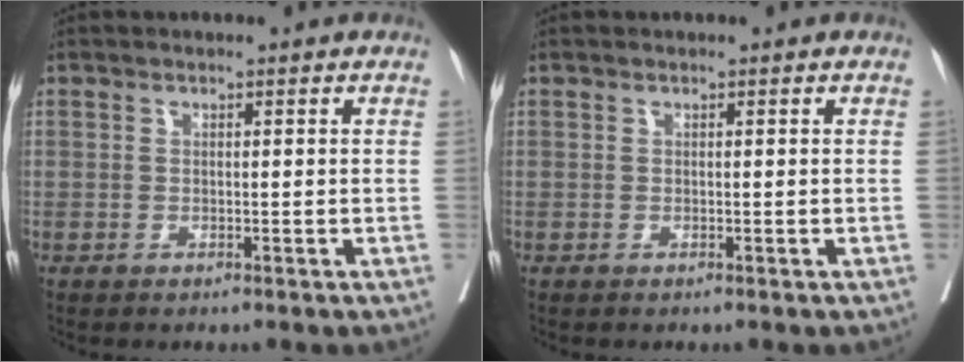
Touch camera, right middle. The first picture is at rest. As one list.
[{"total": 0.0}]